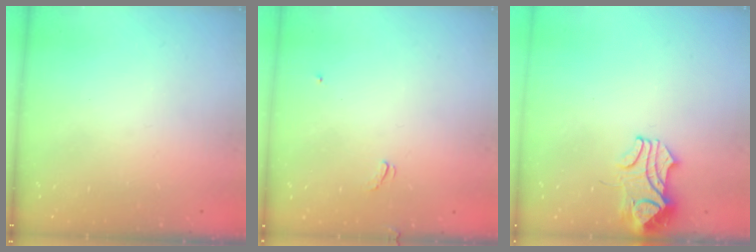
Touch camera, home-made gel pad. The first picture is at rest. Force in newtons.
{"total": 2.1, "press": 2.1, "slide": 0.5}
{"total": 3.6, "press": 3.5, "slide": 0.6}